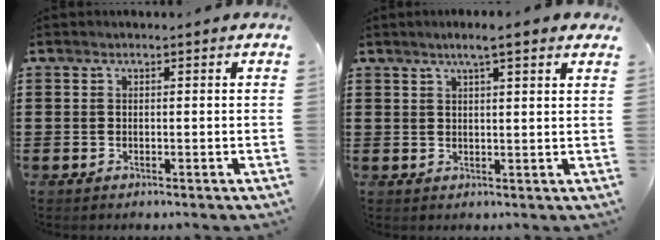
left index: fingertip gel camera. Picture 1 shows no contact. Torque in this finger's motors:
{"motor_torque": [2.14, 0.00, 0.33, 0.11]}